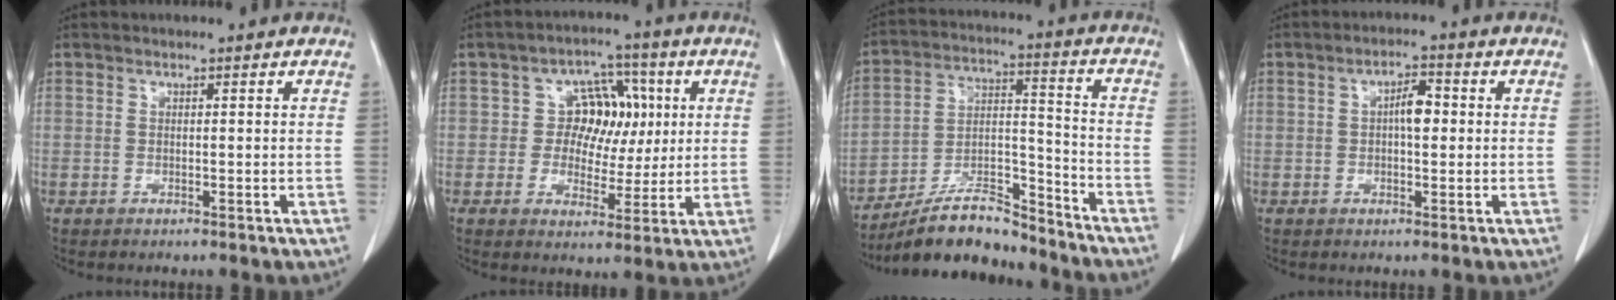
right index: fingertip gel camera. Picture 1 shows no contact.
{"total": 7.8, "force": [1.4, 6.5, 4.2], "torque": [-0.046, 0.026, 0.028]}
{"total": 12.8, "force": [-11.7, 3.0, 4.2], "torque": [-0.066, 0.028, -0.206]}
{"total": 3.8, "force": [0.3, 1.4, 3.5], "torque": [-0.060, 0.009, 0.003]}